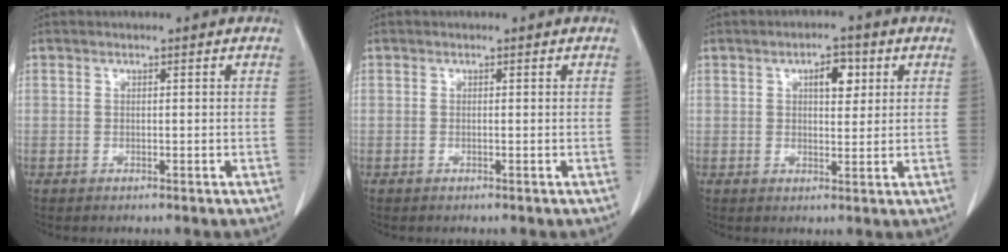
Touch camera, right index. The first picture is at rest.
{"total": 0.0}
{"total": 4.4, "force": [1.7, 1.9, 3.5], "torque": [-0.053, 0.006, 0.024]}